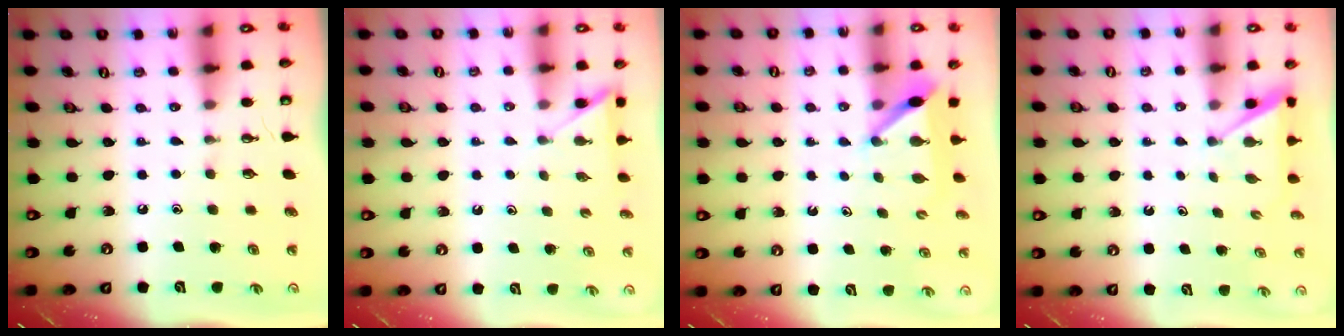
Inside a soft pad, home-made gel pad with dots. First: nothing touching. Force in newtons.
{"total": 4.5, "press": 4.5, "slide": 0.2}
{"total": 6.1, "press": 6.1, "slide": 0.7}
{"total": 3.0, "press": 3.0, "slide": 0.3}